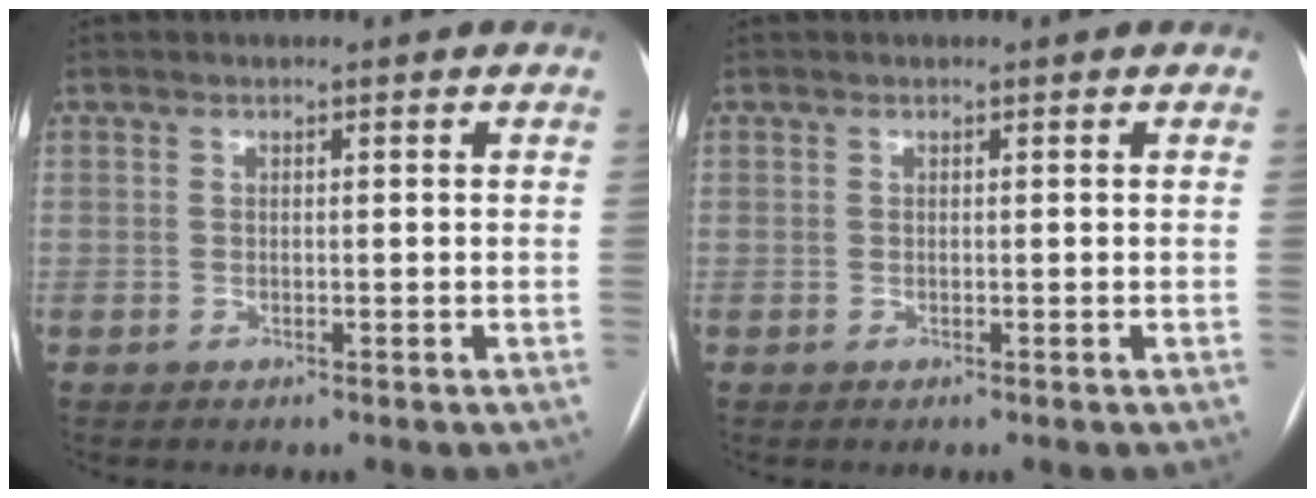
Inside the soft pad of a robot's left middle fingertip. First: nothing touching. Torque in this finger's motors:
{"motor_torque": [0.01, -0.19, 0.01, 0.00]}